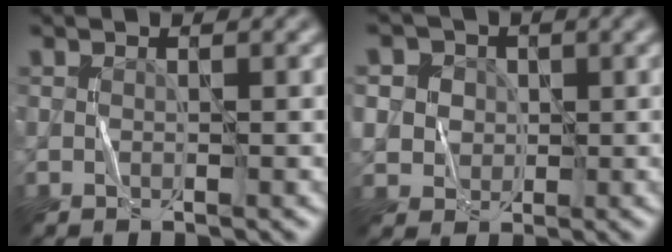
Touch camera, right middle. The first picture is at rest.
{"total": 6.7, "force": [2.2, 5.8, 2.5], "torque": [-0.065, 0.031, 0.023]}